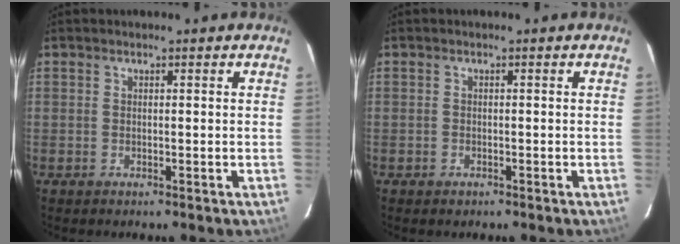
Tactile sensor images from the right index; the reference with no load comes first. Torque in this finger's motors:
{"motor_torque": [0.28, -0.32, 0.05, 0.01]}